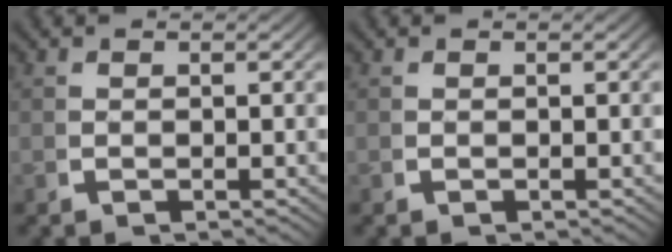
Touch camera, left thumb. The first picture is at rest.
{"total": 0.0}